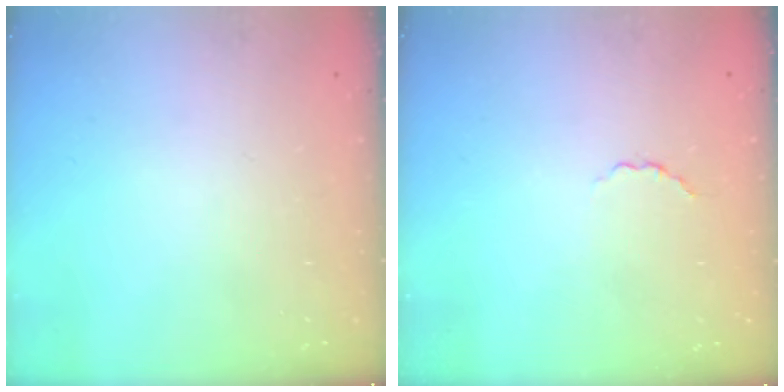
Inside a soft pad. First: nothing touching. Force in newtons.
{"total": 1.8, "press": 1.6, "slide": 0.8}